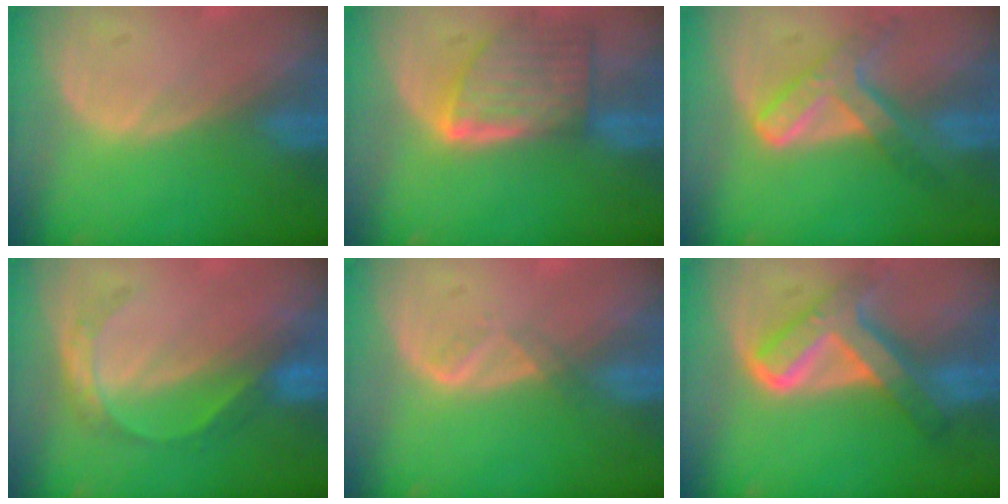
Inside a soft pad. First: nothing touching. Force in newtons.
{"total": 8.1, "press": 7.3, "slide": 3.4}
{"total": 7.2, "press": 6.2, "slide": 3.8}
{"total": 4.4, "press": 4.1, "slide": 1.4}
{"total": 1.6, "press": 1.5, "slide": 0.7}
{"total": 8.4, "press": 8.4, "slide": 0.7}